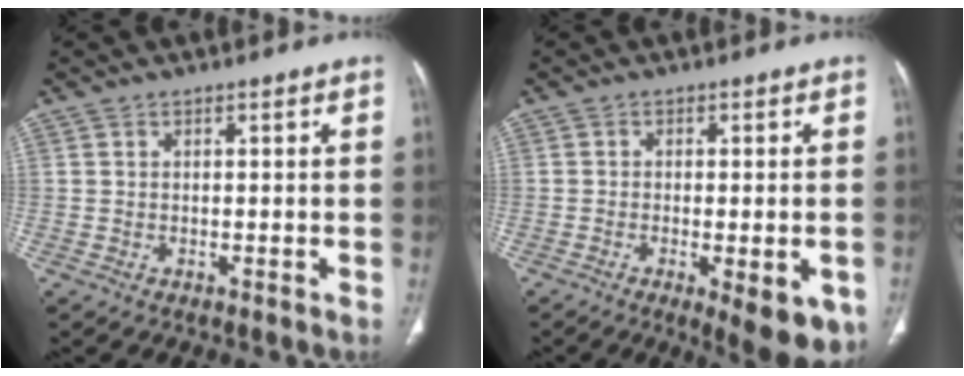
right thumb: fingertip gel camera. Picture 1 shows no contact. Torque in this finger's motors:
{"motor_torque": [-0.07, 0.36, 0.02, 0.04, 0.04]}